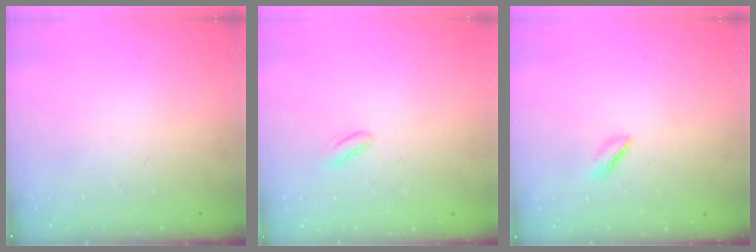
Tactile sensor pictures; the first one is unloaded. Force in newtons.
{"total": 2.9, "press": 2.7, "slide": 1.1}
{"total": 2.5, "press": 2.5, "slide": 0.4}